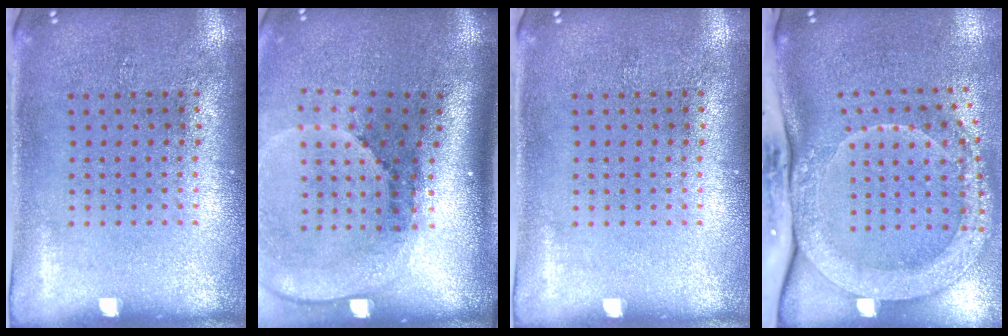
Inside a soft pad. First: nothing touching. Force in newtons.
{"total": 2.5, "press": 1.7, "slide": 1.8}
{"total": 0.0}
{"total": 2.7, "press": 2.2, "slide": 1.6}